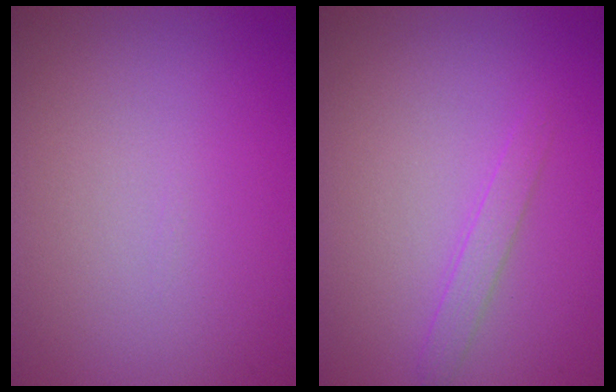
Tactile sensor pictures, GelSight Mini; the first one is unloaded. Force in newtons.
{"total": 1.3, "press": 1.3, "slide": 0.1}